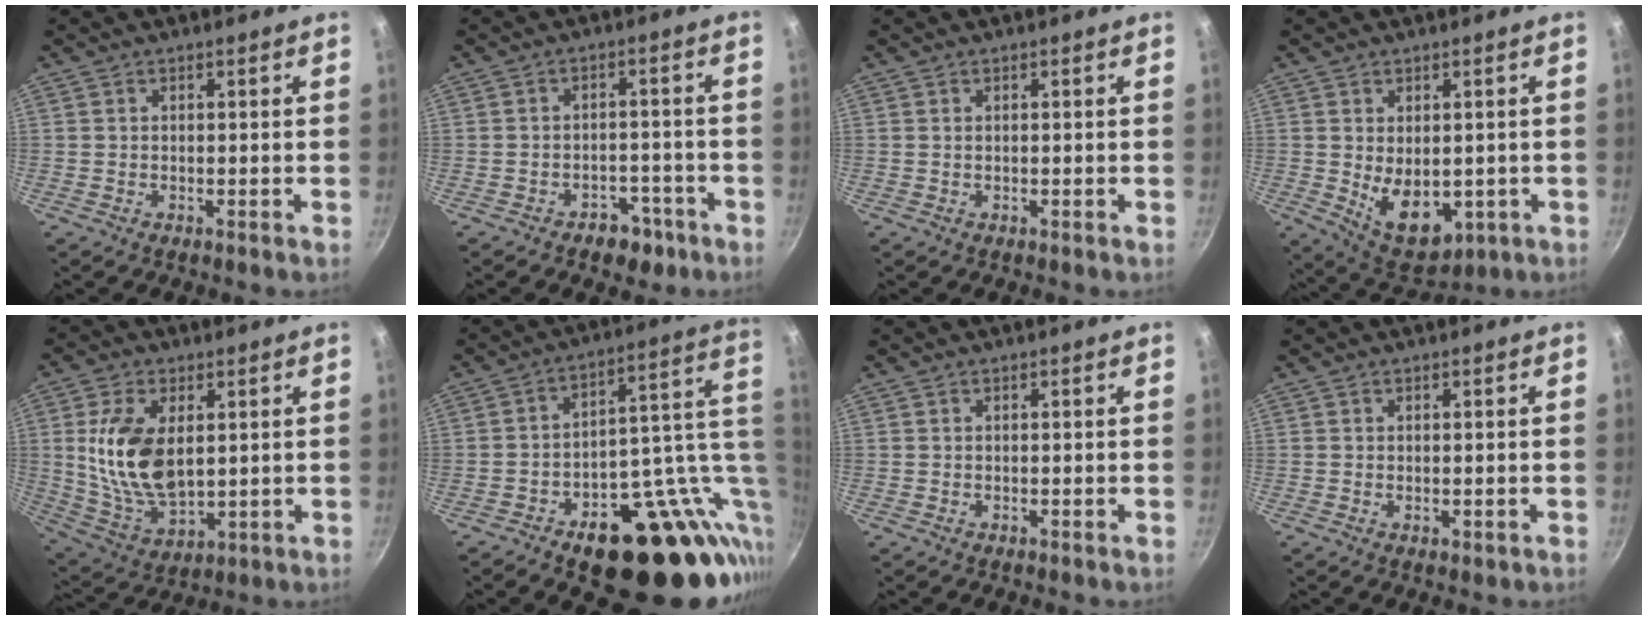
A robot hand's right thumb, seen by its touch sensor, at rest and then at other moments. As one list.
[{"total": 5.4, "force": [-3.4, 3.5, 2.2], "torque": [-0.005, 0.031, -0.033]}, {"total": 0.0}, {"total": 10.4, "force": [-1.2, 6.6, 7.9], "torque": [-0.098, -0.018, 0.007]}, {"total": 15.0, "force": [2.5, 8.5, 12.1], "torque": [-0.220, -0.020, 0.058]}, {"total": 26.5, "force": [-7.3, 14.6, 20.9], "torque": [-0.210, 0.034, -0.089]}, {"total": 0.0}, {"total": 0.9, "force": [-0.1, 0.3, 0.8], "torque": [-0.012, -0.003, -0.002]}]